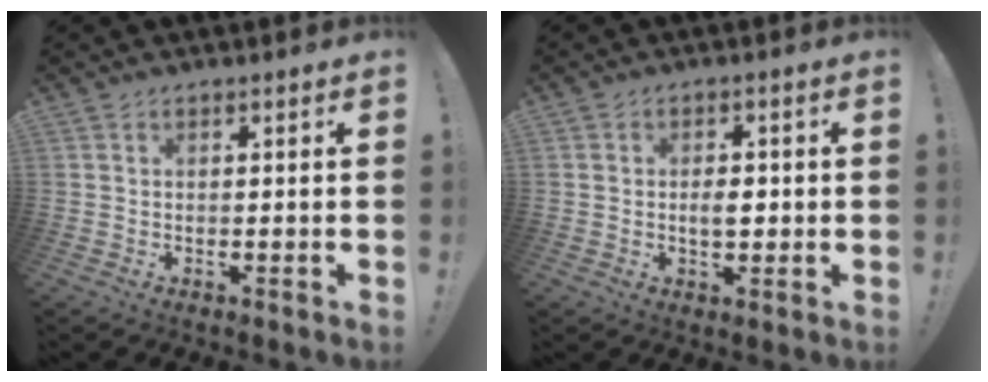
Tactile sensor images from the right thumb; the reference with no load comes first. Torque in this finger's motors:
{"motor_torque": [0.30, 0.20, 0.34, -0.16, 0.17]}